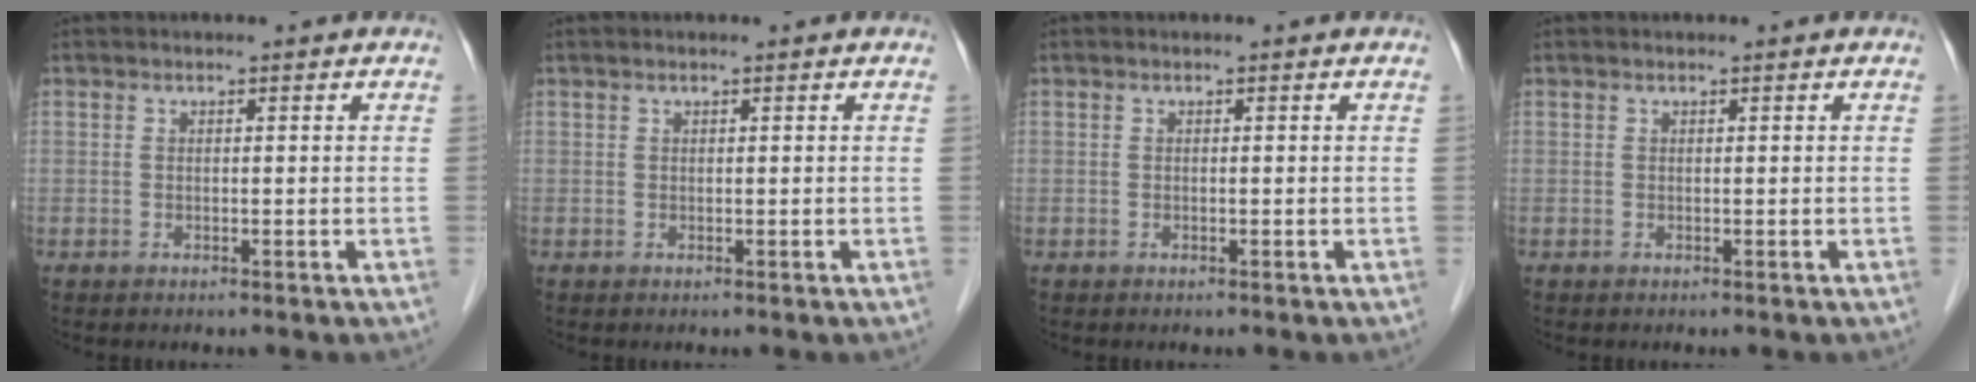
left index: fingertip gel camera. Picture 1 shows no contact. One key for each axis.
{"total": 0.0}
{"total": 0.0}
{"total": 0.0}